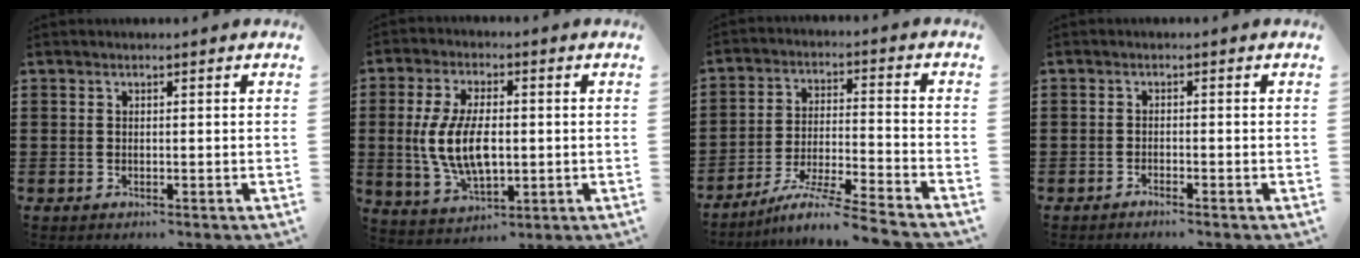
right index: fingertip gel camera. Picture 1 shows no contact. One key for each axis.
{"total": 9.3, "fx": -0.2, "fy": 4.6, "fz": 8.0, "tx": -0.179, "ty": 0.000, "tz": -0.009}
{"total": 8.1, "fx": -7.0, "fy": -0.6, "fz": 3.9, "tx": -0.085, "ty": -0.015, "tz": -0.141}
{"total": 1.2, "fx": -1.2, "fy": -0.3, "fz": 0.1, "tx": -0.003, "ty": -0.001, "tz": -0.023}